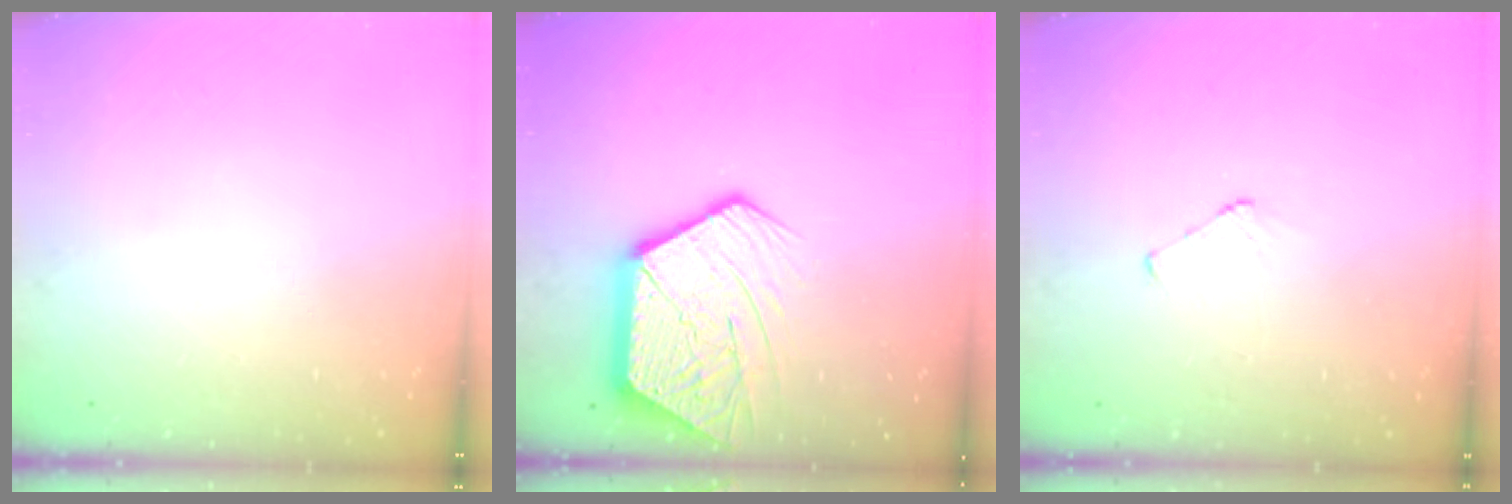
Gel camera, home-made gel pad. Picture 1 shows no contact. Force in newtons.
{"total": 18.1, "press": 18.1, "slide": 1.5}
{"total": 4.0, "press": 4.0, "slide": 0.4}